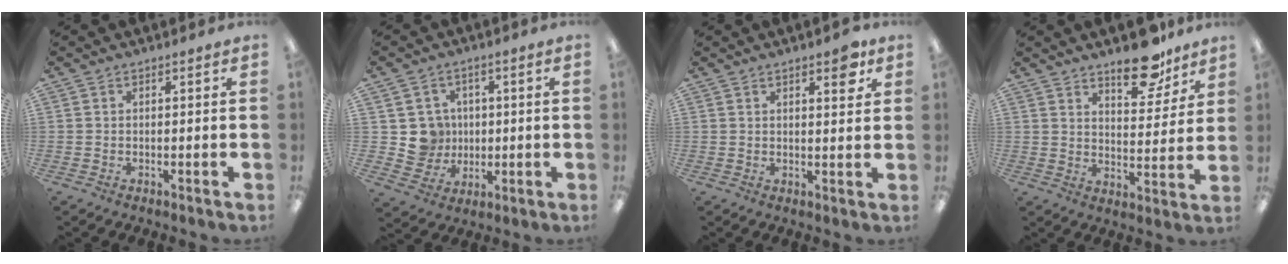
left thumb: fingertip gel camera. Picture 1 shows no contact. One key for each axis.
{"total": 7.5, "fx": 1.0, "fy": 7.4, "fz": 0.8, "tx": -0.019, "ty": 0.004, "tz": 0.029}
{"total": 4.7, "fx": 3.0, "fy": 1.6, "fz": 3.2, "tx": -0.029, "ty": -0.015, "tz": 0.044}
{"total": 12.3, "fx": 9.2, "fy": 5.3, "fz": 6.2, "tx": -0.059, "ty": -0.062, "tz": 0.156}